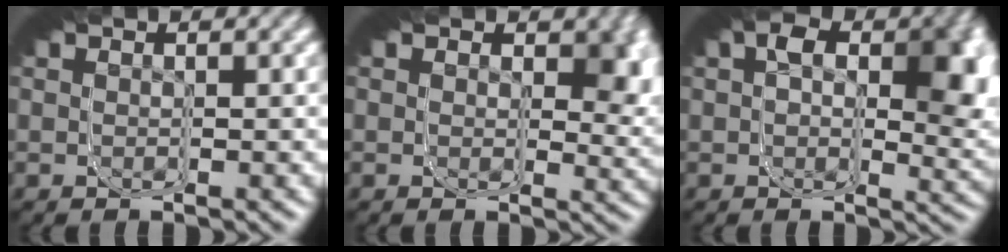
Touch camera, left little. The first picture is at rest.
{"total": 5.3, "force": [0.9, 3.6, 3.7], "torque": [-0.044, -0.007, 0.015]}
{"total": 7.9, "force": [0.0, 5.0, 6.1], "torque": [-0.067, 0.004, -0.006]}